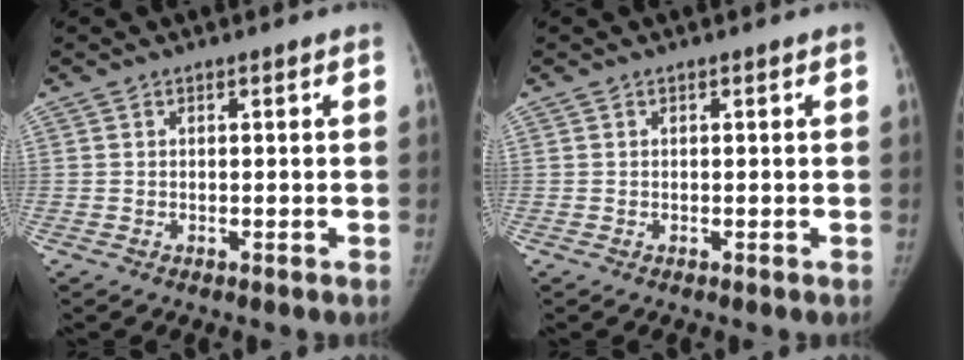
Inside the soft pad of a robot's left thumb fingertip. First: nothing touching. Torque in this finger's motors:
{"motor_torque": [0.13, 0.01, 0.33, -0.12, 0.01]}